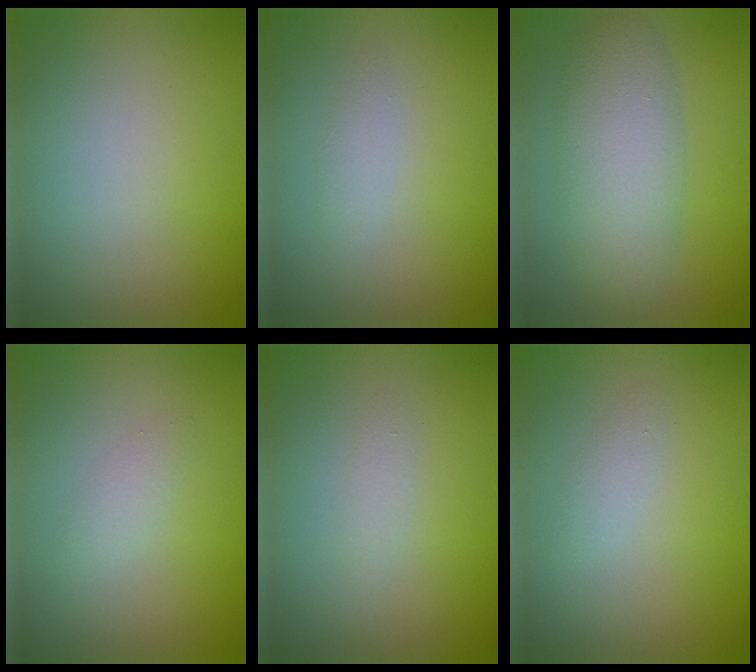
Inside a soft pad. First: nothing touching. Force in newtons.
{"total": 0.9, "press": 0.9, "slide": 0.0}
{"total": 5.3, "press": 5.3, "slide": 0.4}
{"total": 1.1, "press": 1.1, "slide": 0.1}
{"total": 0.8, "press": 0.8, "slide": 0.0}
{"total": 1.1, "press": 1.1, "slide": 0.1}